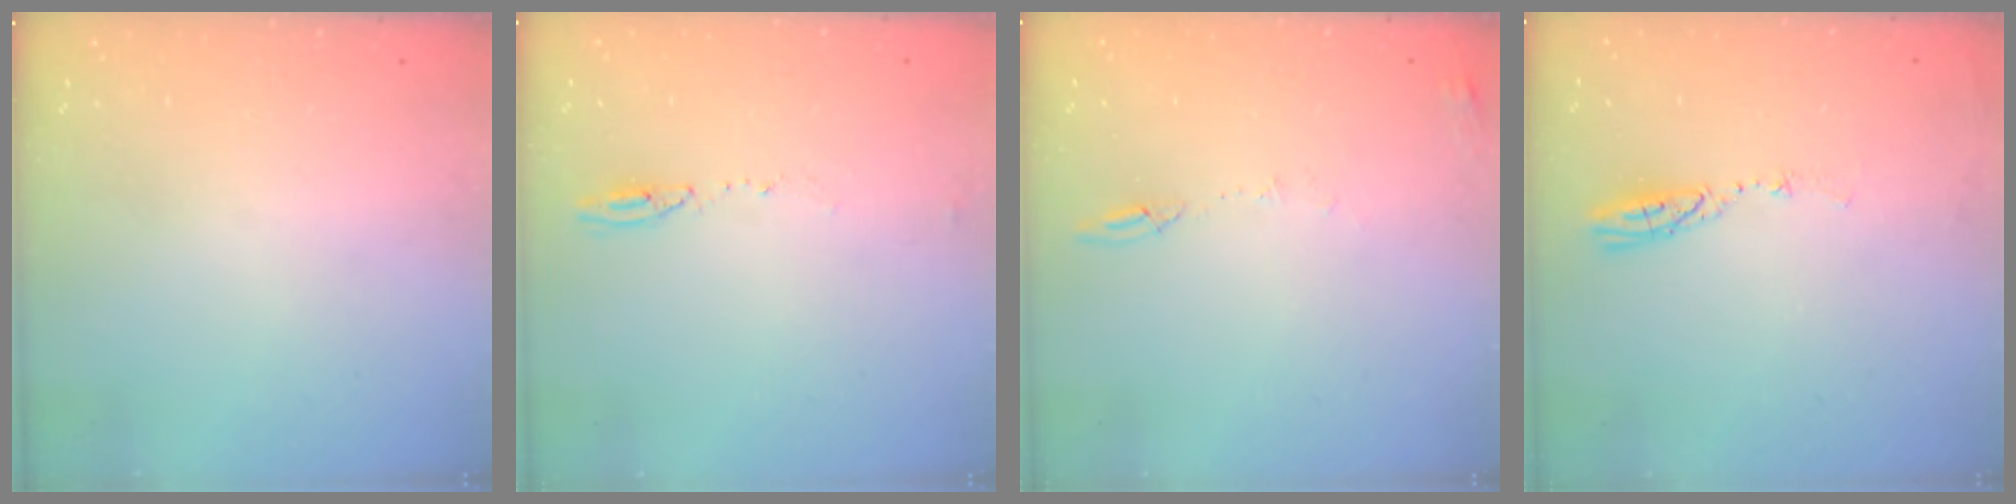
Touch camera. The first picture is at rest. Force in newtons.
{"total": 4.6, "press": 4.3, "slide": 1.6}
{"total": 5.2, "press": 5.1, "slide": 0.7}
{"total": 3.8, "press": 3.8, "slide": 0.3}